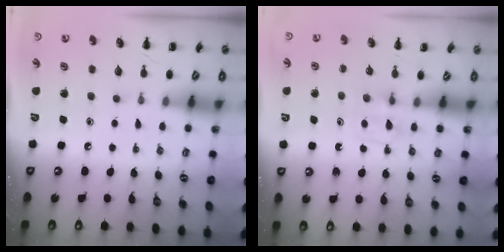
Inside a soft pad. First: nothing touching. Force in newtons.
{"total": 3.8, "press": 3.5, "slide": 1.5}